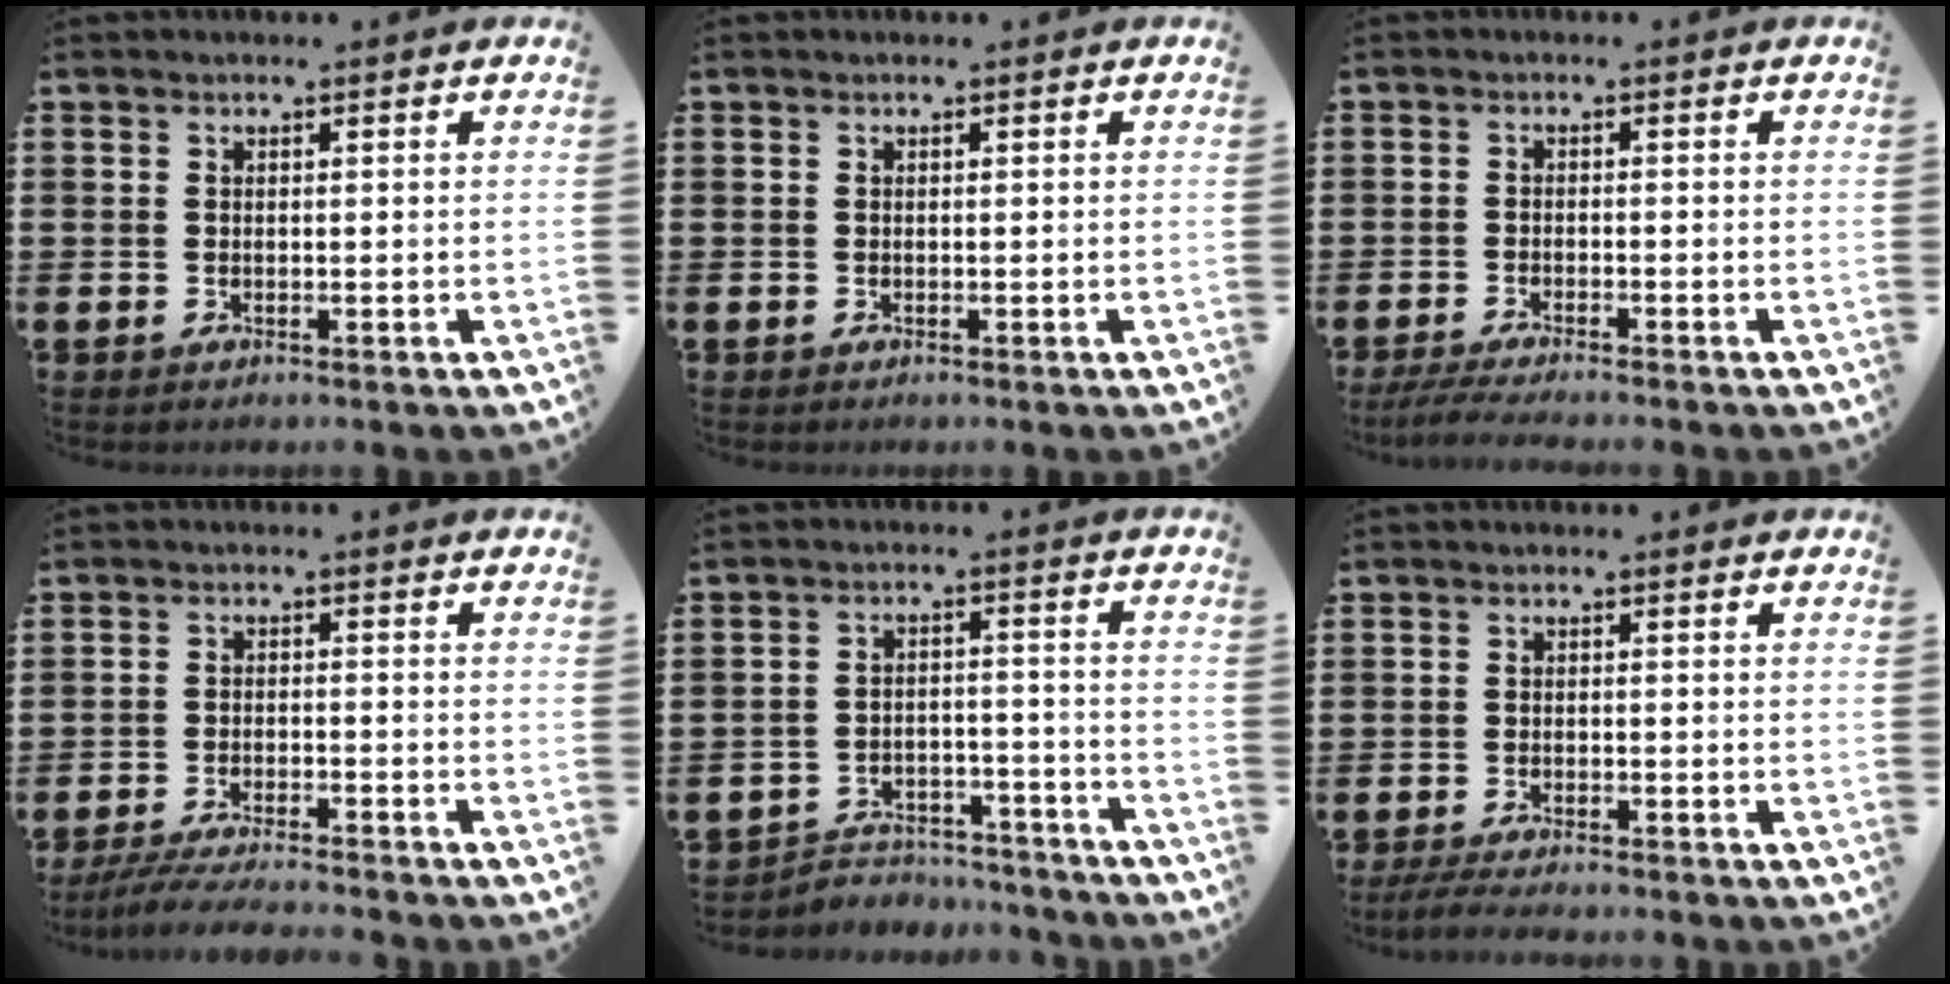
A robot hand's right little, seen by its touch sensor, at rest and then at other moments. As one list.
[{"total": 0.0}, {"total": 2.3, "force": [-1.9, 0.0, 1.3], "torque": [-0.026, -0.003, -0.037]}, {"total": 3.7, "force": [-3.5, -0.1, 1.4], "torque": [-0.029, -0.006, -0.068]}, {"total": 3.9, "force": [-3.8, 1.0, 0.2], "torque": [-0.008, 0.008, -0.080]}, {"total": 2.0, "force": [-1.8, 0.1, 0.8], "torque": [-0.014, 0.005, -0.035]}]